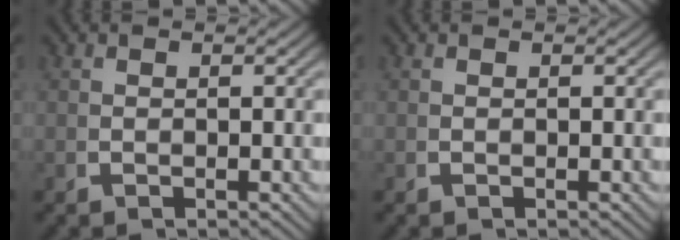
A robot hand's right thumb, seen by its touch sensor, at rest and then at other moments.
{"total": 0.0}